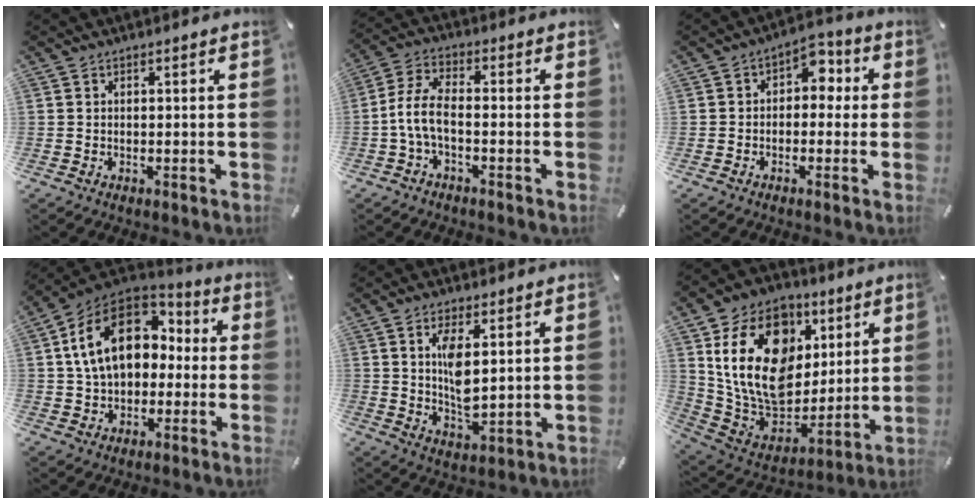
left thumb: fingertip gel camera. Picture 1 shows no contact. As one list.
[{"total": 7.2, "force": [-2.4, 3.1, 6.0], "torque": [-0.140, -0.002, -0.050]}, {"total": 5.1, "force": [0.4, 3.9, 3.2], "torque": [-0.043, -0.001, 0.000]}, {"total": 18.1, "force": [3.1, 13.2, 12.0], "torque": [-0.232, 0.008, 0.054]}, {"total": 7.5, "force": [2.7, 3.3, 6.2], "torque": [-0.134, -0.017, 0.039]}, {"total": 22.6, "force": [6.1, 17.0, 13.6], "torque": [-0.245, -0.027, 0.112]}]